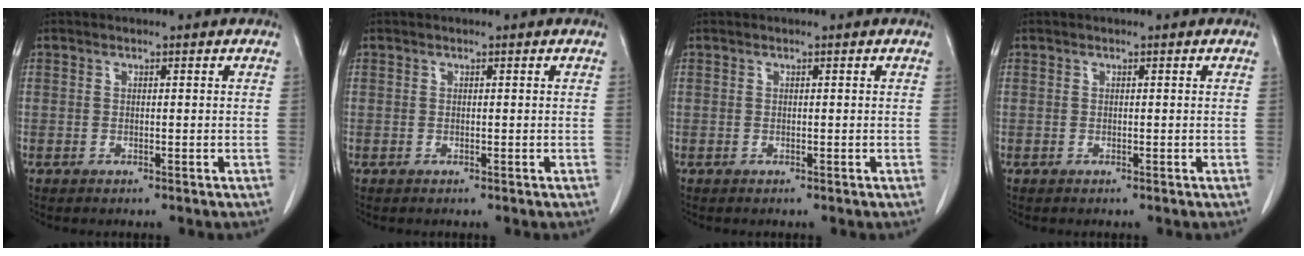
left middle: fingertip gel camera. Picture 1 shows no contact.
{"total": 0.0}
{"total": 0.0}
{"total": 0.0}